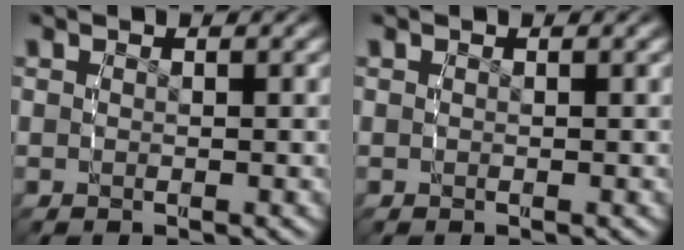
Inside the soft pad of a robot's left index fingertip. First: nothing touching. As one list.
[{"total": 0.0}]